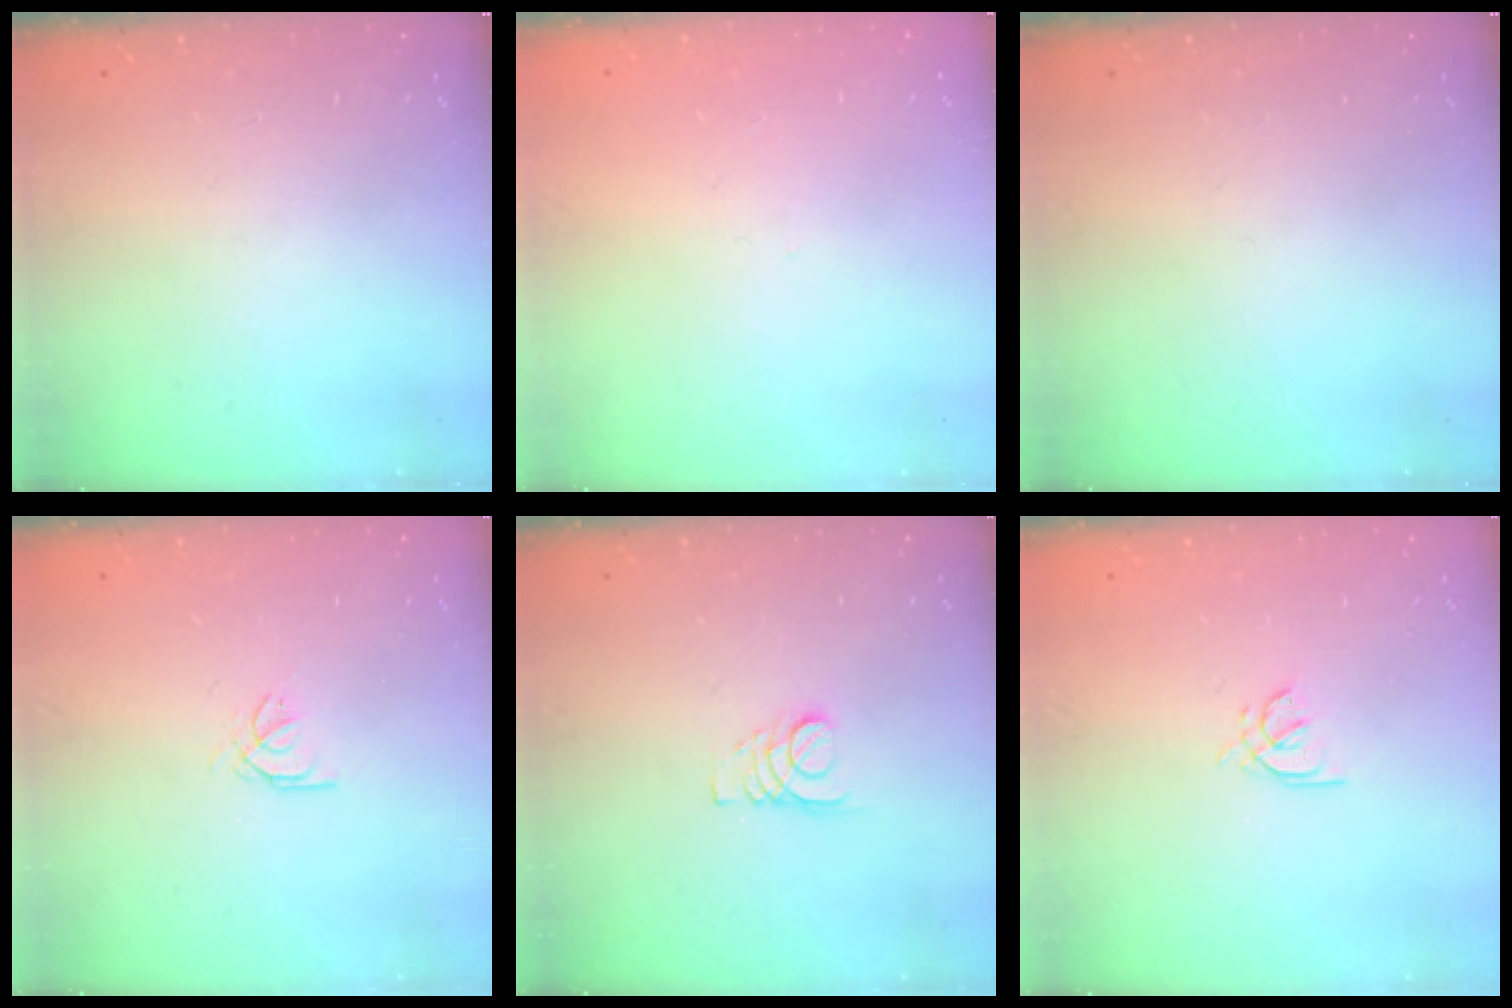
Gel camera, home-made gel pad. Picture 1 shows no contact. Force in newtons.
{"total": 0.0}
{"total": 0.0}
{"total": 0.7, "press": 0.6, "slide": 0.4}
{"total": 3.4, "press": 3.4, "slide": 0.5}
{"total": 2.8, "press": 2.7, "slide": 0.8}